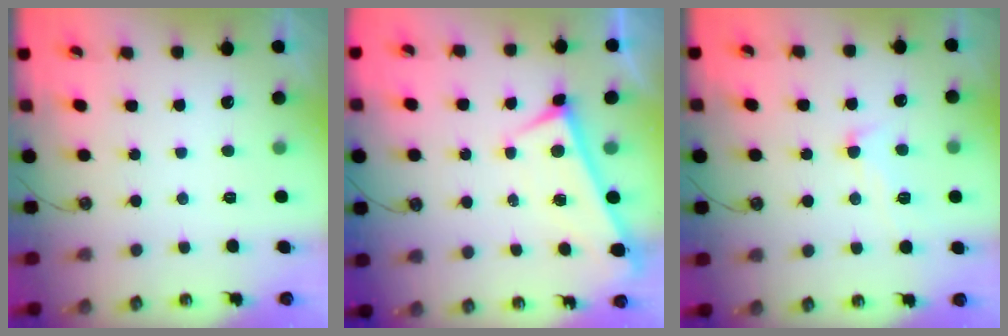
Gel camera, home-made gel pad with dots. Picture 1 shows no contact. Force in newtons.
{"total": 0.0}
{"total": 2.2, "press": 2.0, "slide": 1.0}